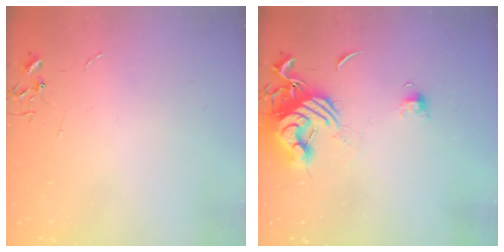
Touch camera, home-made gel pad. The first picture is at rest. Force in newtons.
{"total": 12.3, "press": 12.3, "slide": 1.3}